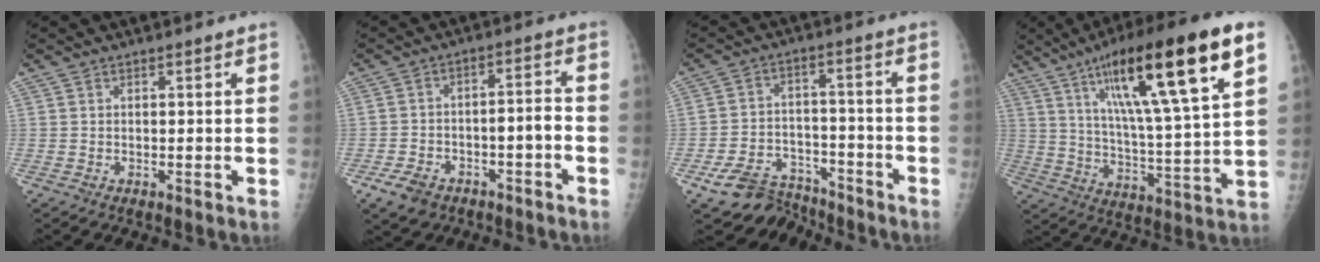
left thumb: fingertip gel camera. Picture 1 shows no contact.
{"total": 8.6, "force": [-4.9, 4.5, 5.4], "torque": [-0.081, 0.047, -0.073]}
{"total": 11.0, "force": [-9.3, 5.6, 1.6], "torque": [-0.007, 0.073, -0.151]}
{"total": 23.6, "force": [11.3, 3.5, 20.5], "torque": [-0.323, -0.023, 0.185]}